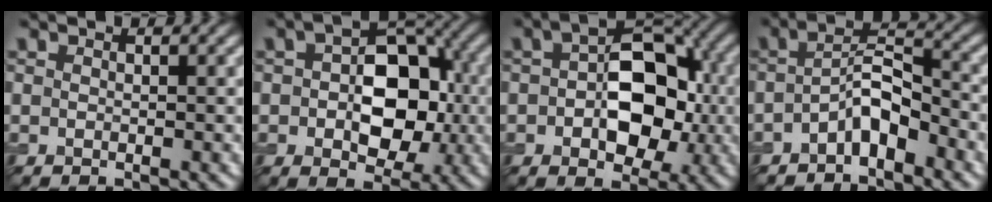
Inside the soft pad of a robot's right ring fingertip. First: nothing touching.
{"total": 8.0, "force": [-0.1, 5.3, 6.1], "torque": [-0.081, 0.010, -0.002]}
{"total": 8.5, "force": [-0.2, 5.3, 6.7], "torque": [-0.094, 0.014, -0.008]}
{"total": 3.6, "force": [-2.0, 1.2, 2.7], "torque": [-0.054, 0.015, -0.040]}